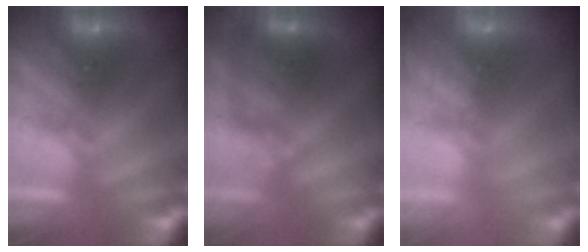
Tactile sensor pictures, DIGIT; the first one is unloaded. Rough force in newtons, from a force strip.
{"total": 3.7}
{"total": 8.6}